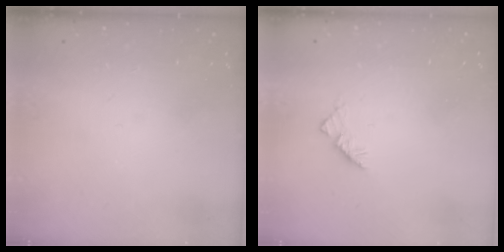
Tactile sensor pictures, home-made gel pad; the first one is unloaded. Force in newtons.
{"total": 2.9, "press": 2.8, "slide": 0.7}